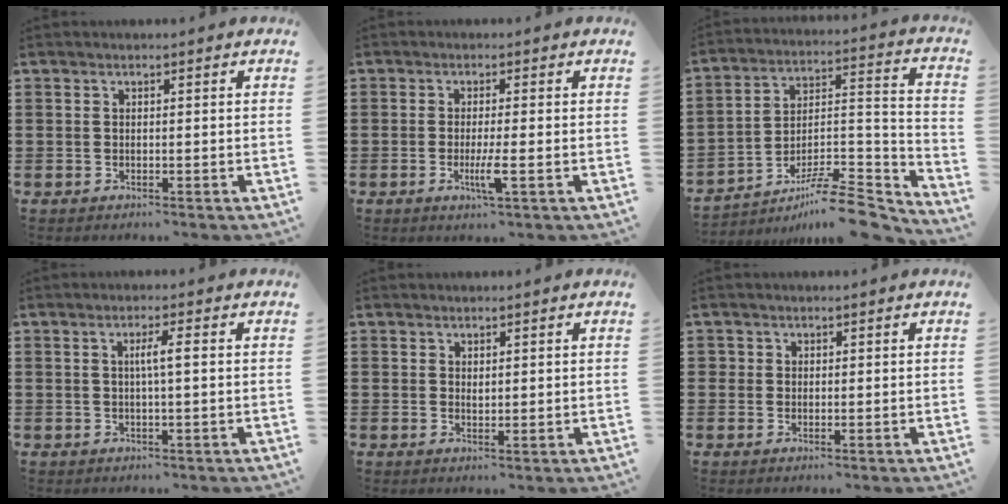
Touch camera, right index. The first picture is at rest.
{"total": 3.7, "force": [-1.3, 0.1, 3.5], "torque": [-0.067, -0.013, -0.024]}
{"total": 9.5, "force": [-7.8, 2.2, 4.9], "torque": [-0.070, 0.024, -0.150]}
{"total": 2.7, "force": [0.1, -0.1, 2.7], "torque": [-0.050, -0.002, -0.002]}
{"total": 0.8, "force": [0.5, 0.4, 0.4], "torque": [-0.010, 0.003, 0.008]}
{"total": 1.0, "force": [0.3, 0.9, -0.1], "torque": [-0.002, 0.005, 0.006]}